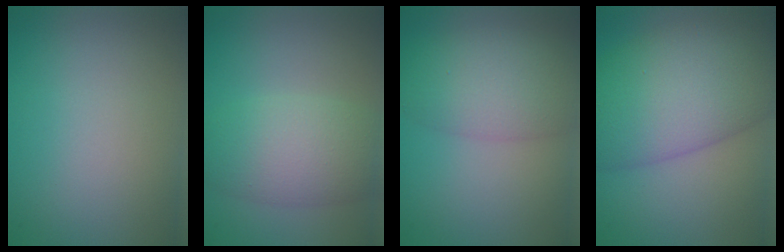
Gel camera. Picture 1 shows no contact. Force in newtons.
{"total": 5.6, "press": 5.6, "slide": 0.2}
{"total": 5.7, "press": 5.7, "slide": 0.5}
{"total": 11.0, "press": 11.0, "slide": 0.3}